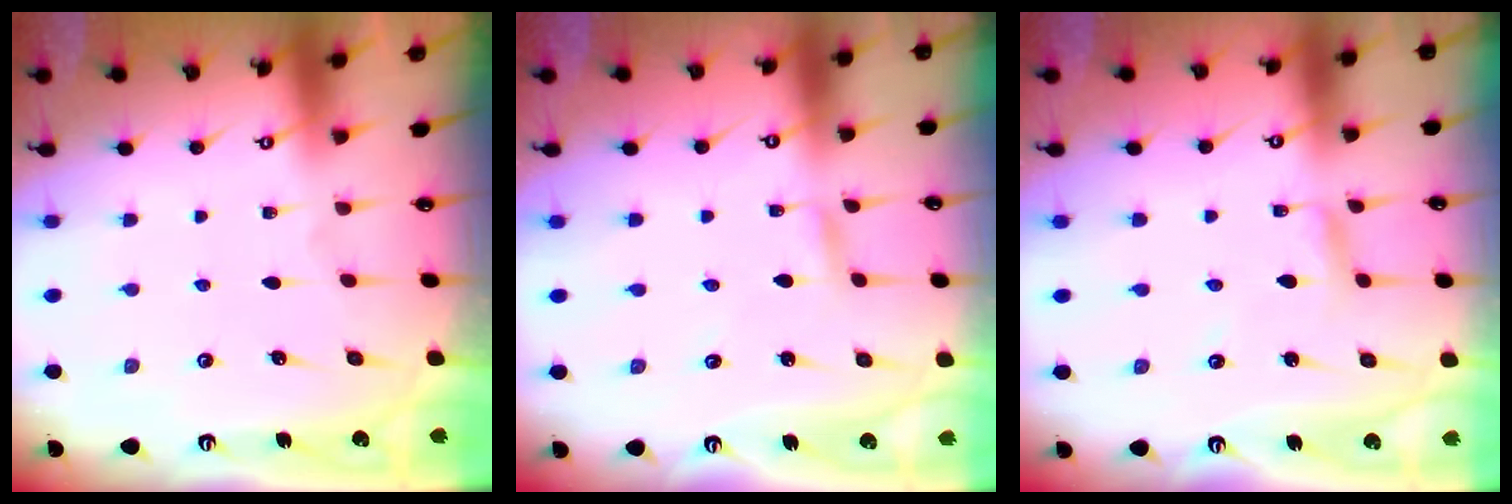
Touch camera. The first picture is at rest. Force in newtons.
{"total": 2.4, "press": 2.4, "slide": 0.2}
{"total": 2.3, "press": 2.3, "slide": 0.2}